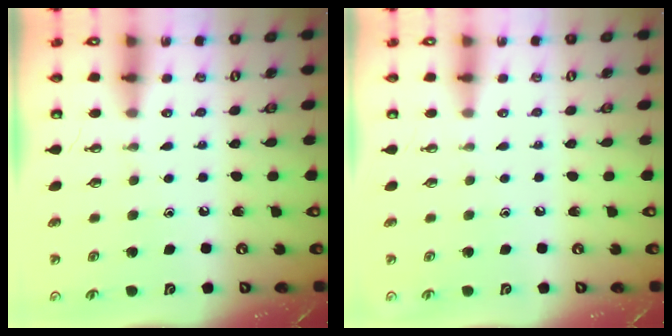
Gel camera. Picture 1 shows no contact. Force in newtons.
{"total": 0.0}